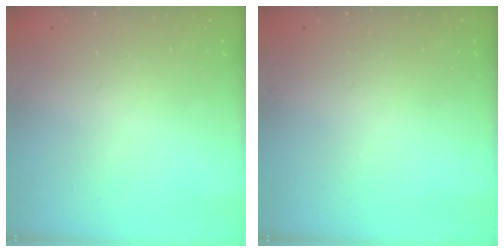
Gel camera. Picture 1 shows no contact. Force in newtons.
{"total": 0.0}